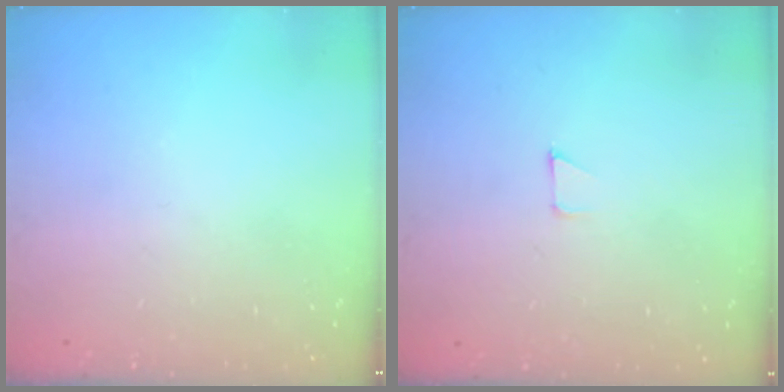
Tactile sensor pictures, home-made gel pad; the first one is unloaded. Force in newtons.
{"total": 2.6, "press": 2.6, "slide": 0.2}